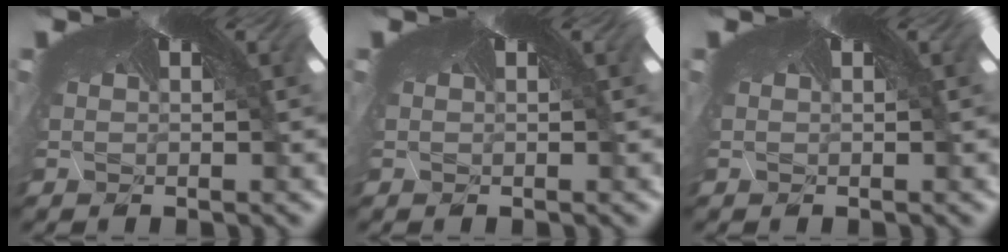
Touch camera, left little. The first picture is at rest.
{"total": 0.0}
{"total": 0.0}